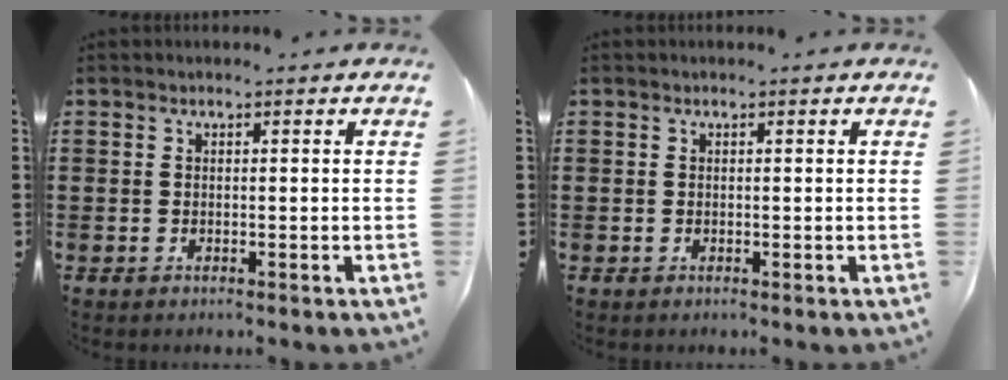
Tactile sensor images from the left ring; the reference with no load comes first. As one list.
[{"total": 0.0}]